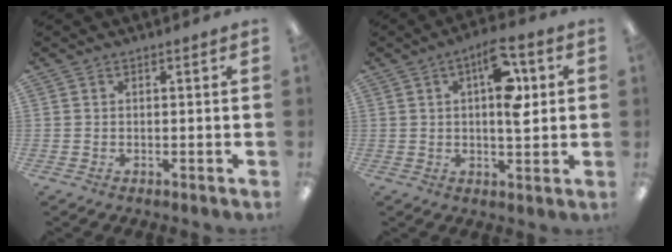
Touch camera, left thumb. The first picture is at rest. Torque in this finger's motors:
{"motor_torque": [1.06, 0.47, -0.36, 0.06, 0.06]}